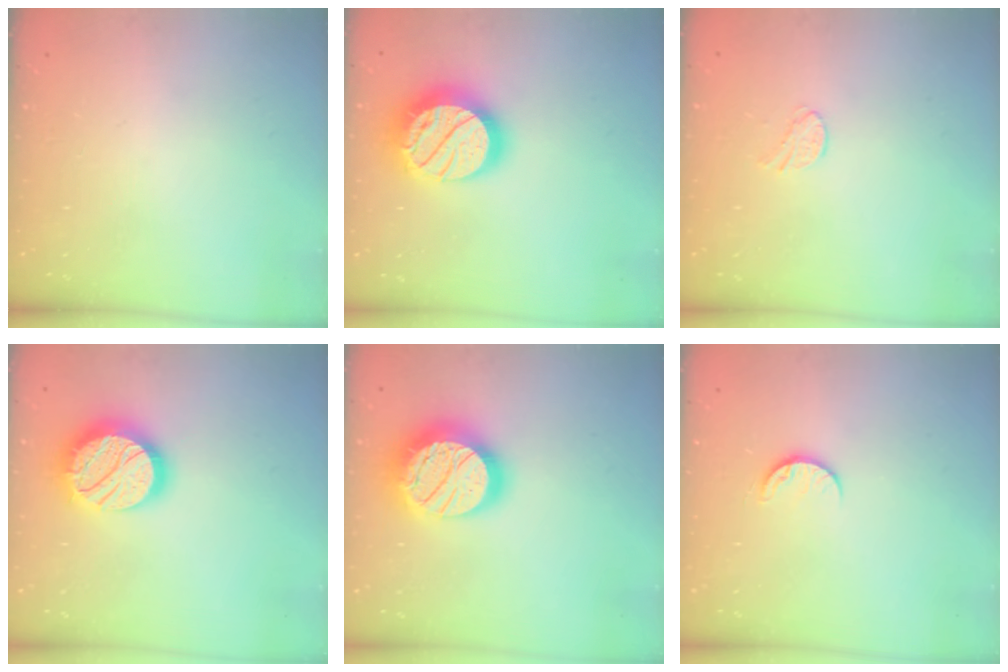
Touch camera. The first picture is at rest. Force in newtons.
{"total": 22.4, "press": 22.4, "slide": 1.9}
{"total": 5.4, "press": 5.4, "slide": 0.5}
{"total": 18.8, "press": 18.7, "slide": 1.2}
{"total": 22.5, "press": 22.4, "slide": 1.5}
{"total": 7.5, "press": 7.5, "slide": 0.8}